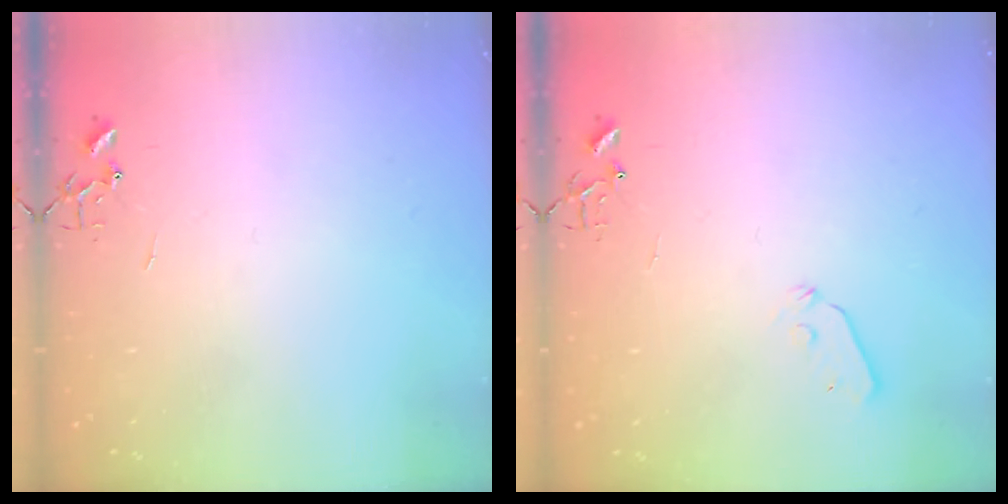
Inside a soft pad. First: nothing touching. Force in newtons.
{"total": 4.0, "press": 4.0, "slide": 0.5}